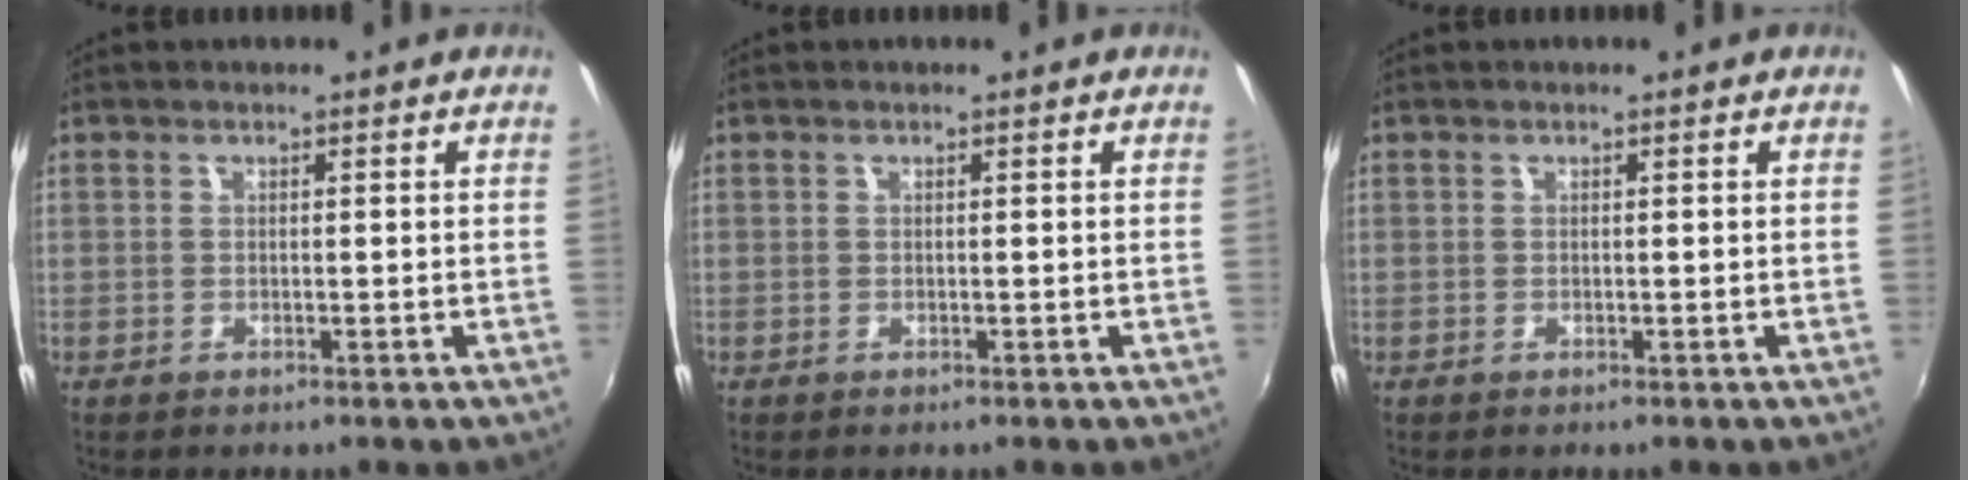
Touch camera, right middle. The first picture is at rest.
{"total": 0.0}
{"total": 0.0}